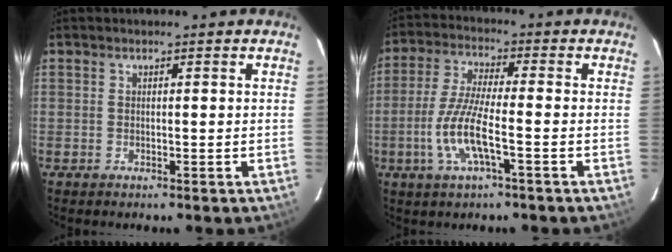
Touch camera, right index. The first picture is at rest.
{"total": 9.3, "force": [-3.1, 1.4, 8.7], "torque": [-0.186, -0.007, -0.061]}